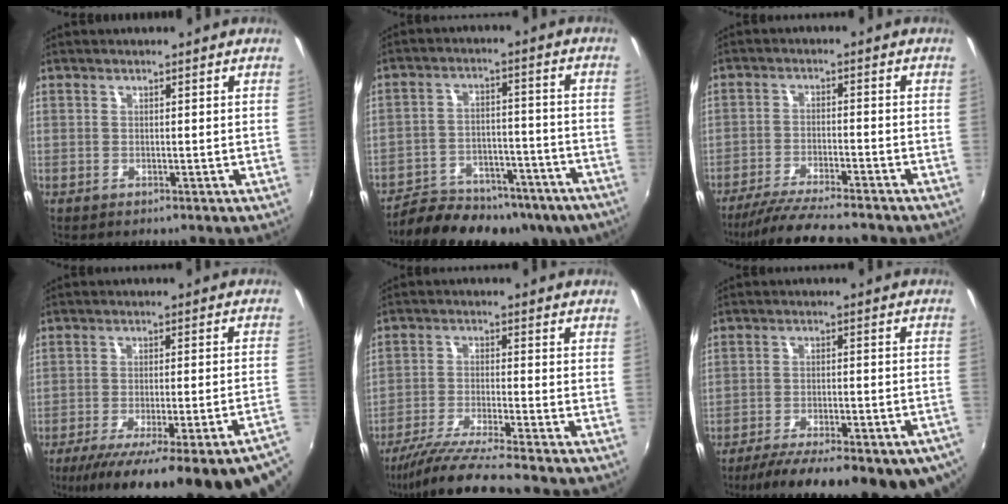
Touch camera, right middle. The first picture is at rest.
{"total": 21.8, "force": [-17.2, 8.9, 9.9], "torque": [-0.183, -0.009, -0.225]}
{"total": 11.9, "force": [-10.5, 1.1, 5.4], "torque": [-0.120, -0.021, -0.173]}
{"total": 27.2, "force": [-19.7, 4.6, 18.2], "torque": [-0.259, -0.050, -0.261]}
{"total": 10.8, "force": [-9.5, -1.2, 4.9], "torque": [-0.106, -0.020, -0.171]}
{"total": 24.4, "force": [-18.1, 7.1, 14.7], "torque": [-0.240, -0.043, -0.238]}